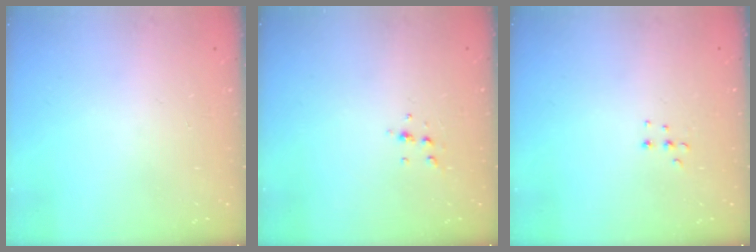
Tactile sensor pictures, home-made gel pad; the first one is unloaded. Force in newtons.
{"total": 4.5, "press": 4.3, "slide": 1.3}
{"total": 3.6, "press": 3.5, "slide": 0.9}